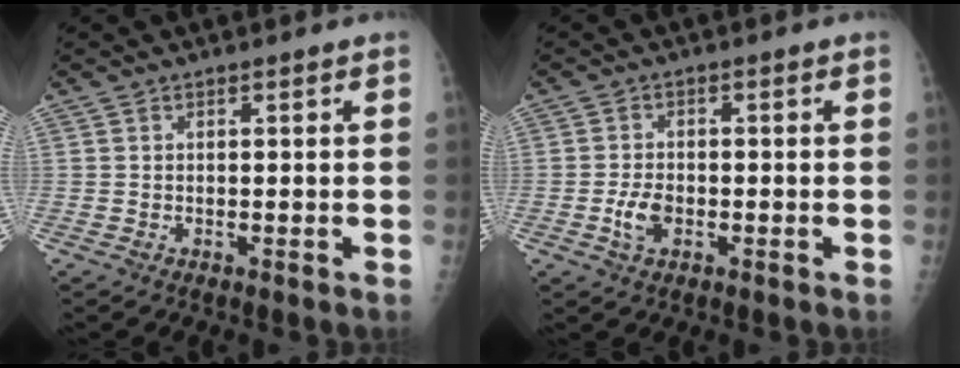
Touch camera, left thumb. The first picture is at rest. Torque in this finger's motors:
{"motor_torque": [-0.35, 0.84, 0.35, 0.12, 0.04]}